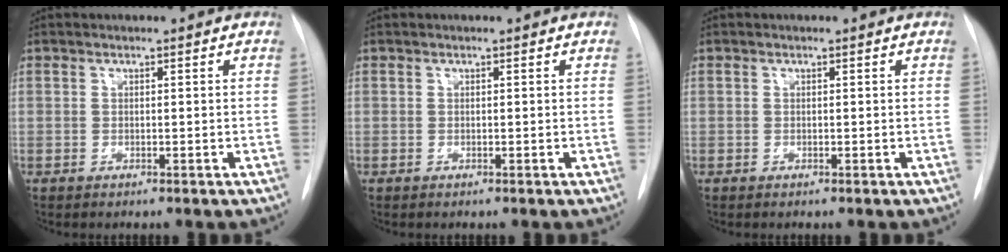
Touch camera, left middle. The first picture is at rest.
{"total": 0.0}
{"total": 0.0}